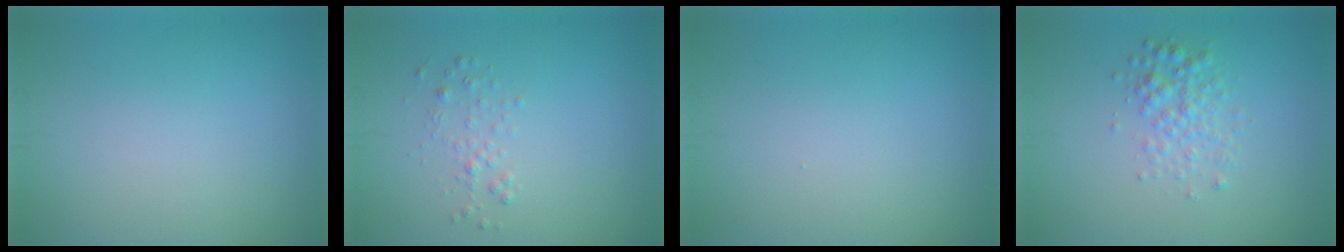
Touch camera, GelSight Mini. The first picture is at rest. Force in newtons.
{"total": 1.0, "press": 1.0, "slide": 0.1}
{"total": 0.0}
{"total": 2.3, "press": 2.3, "slide": 0.1}